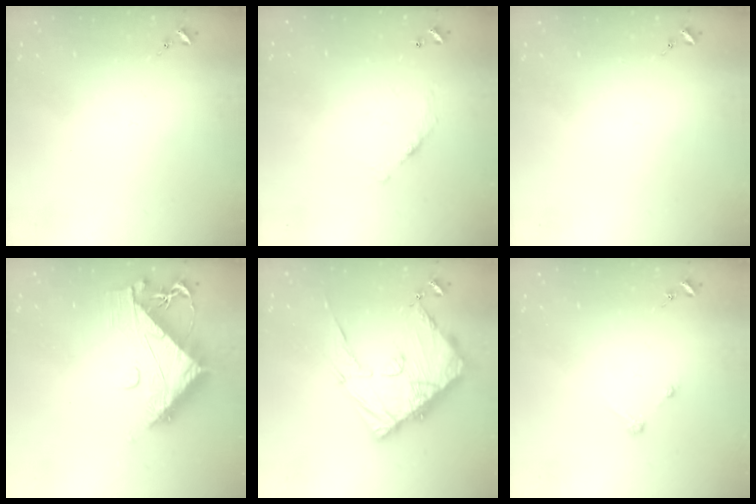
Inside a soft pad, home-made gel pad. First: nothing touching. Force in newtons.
{"total": 6.8, "press": 6.8, "slide": 0.5}
{"total": 0.0}
{"total": 13.0, "press": 12.9, "slide": 1.3}
{"total": 18.0, "press": 17.9, "slide": 1.6}
{"total": 2.7, "press": 2.7, "slide": 0.3}